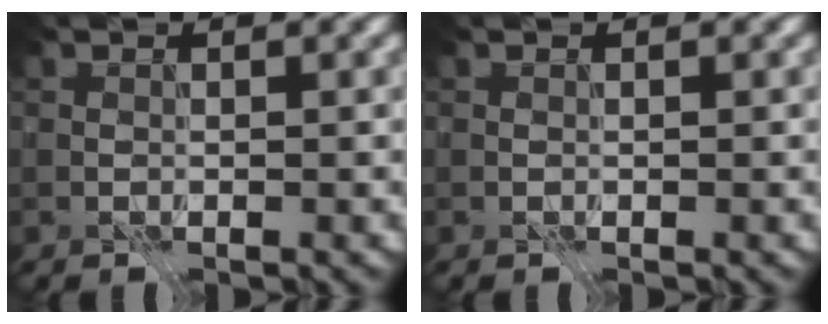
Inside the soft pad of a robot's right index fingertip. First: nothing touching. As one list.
[{"total": 0.0}]